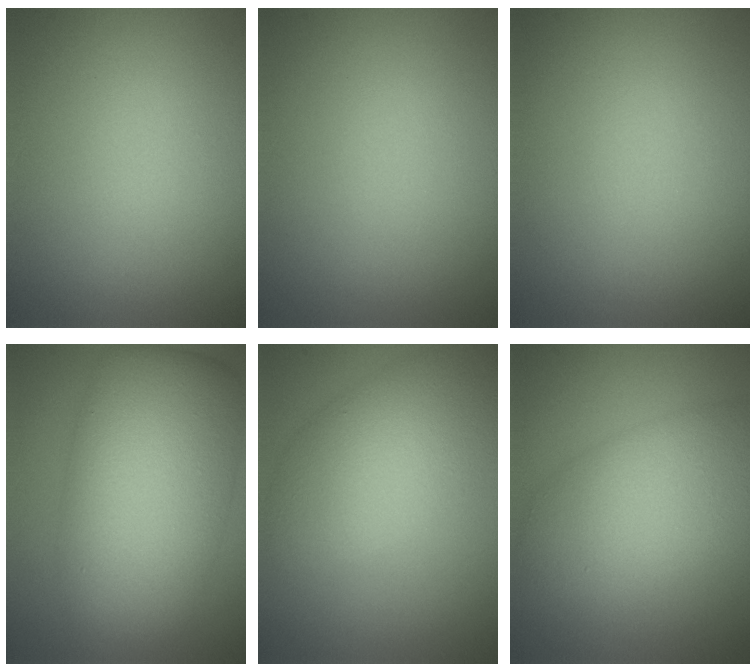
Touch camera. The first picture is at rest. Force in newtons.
{"total": 0.0}
{"total": 0.0}
{"total": 11.1, "press": 11.1, "slide": 0.4}
{"total": 6.7, "press": 6.7, "slide": 0.2}
{"total": 7.3, "press": 7.3, "slide": 0.4}